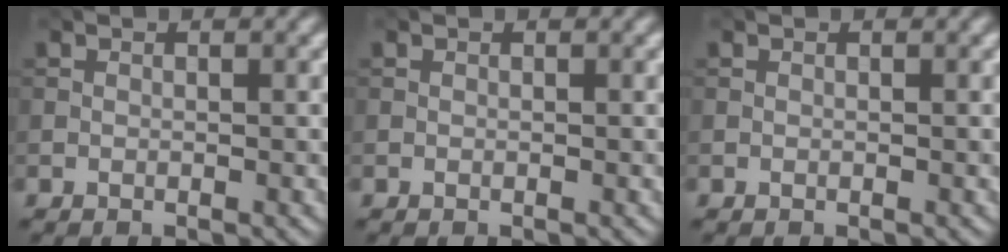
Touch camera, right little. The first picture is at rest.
{"total": 0.0}
{"total": 0.0}